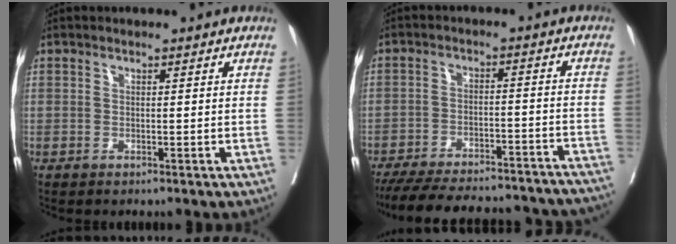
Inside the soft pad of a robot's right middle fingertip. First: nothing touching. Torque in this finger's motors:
{"motor_torque": [1.02, -1.12, 0.31, 0.12]}